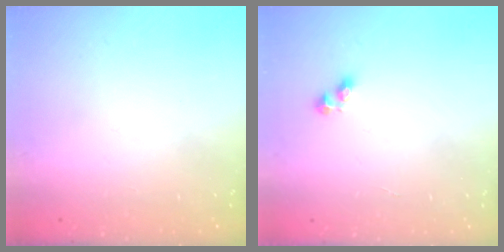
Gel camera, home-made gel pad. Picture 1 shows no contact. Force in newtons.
{"total": 2.6, "press": 2.6, "slide": 0.2}